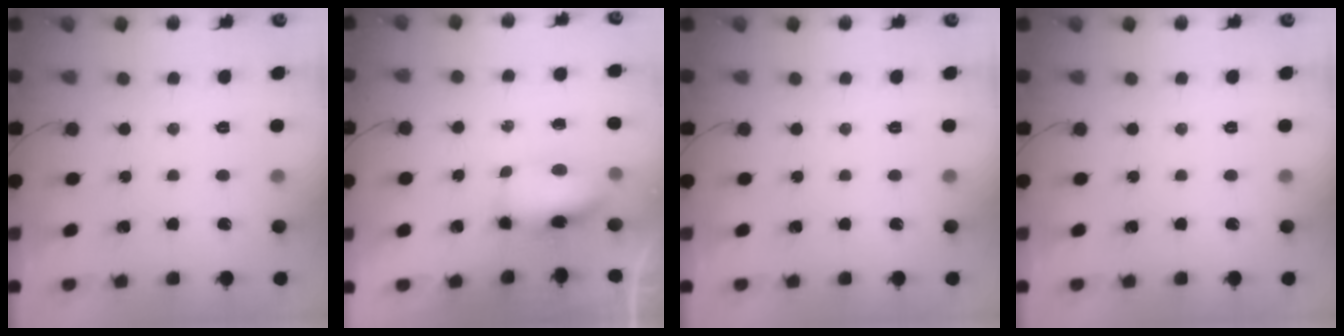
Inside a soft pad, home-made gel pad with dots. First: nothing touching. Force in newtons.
{"total": 13.8, "press": 8.9, "slide": 10.6}
{"total": 0.0}
{"total": 0.0}